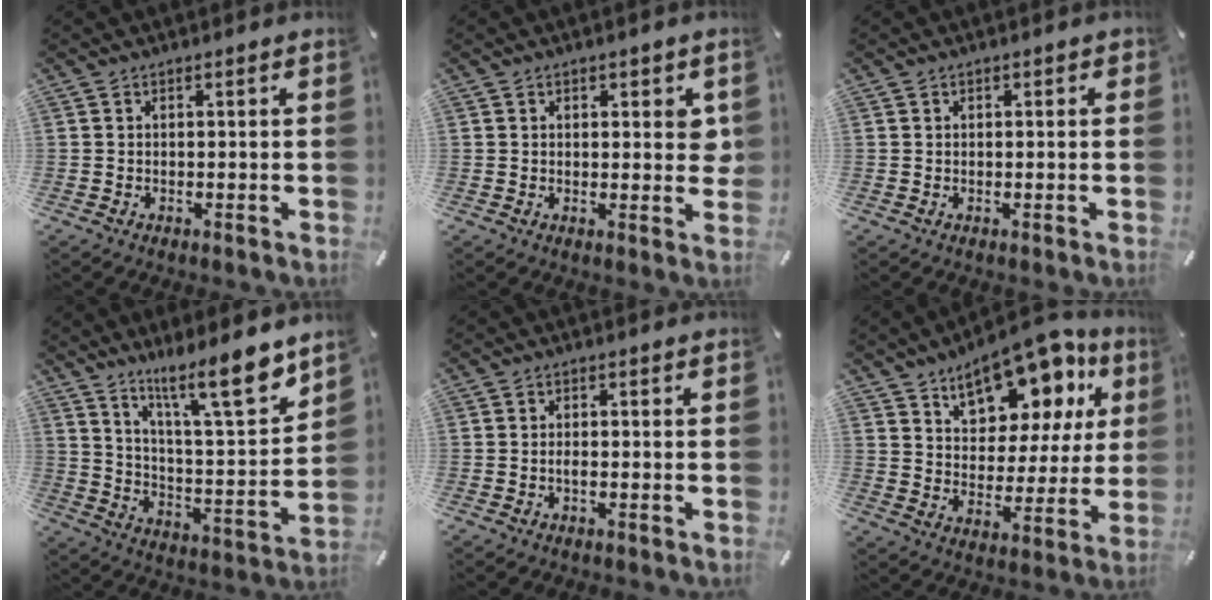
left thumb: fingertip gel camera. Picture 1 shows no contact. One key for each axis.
{"total": 3.5, "fx": 1.0, "fy": 2.0, "fz": 2.6, "tx": -0.021, "ty": -0.006, "tz": 0.010}
{"total": 0.6, "fx": 0.1, "fy": 0.5, "fz": 0.2, "tx": -0.002, "ty": 0.004, "tz": 0.001}
{"total": 16.1, "fx": 12.3, "fy": 3.1, "fz": 9.9, "tx": -0.160, "ty": -0.084, "tz": 0.199}
{"total": 1.3, "fx": -0.5, "fy": 0.5, "fz": 1.1, "tx": -0.021, "ty": 0.000, "tz": -0.010}
{"total": 16.3, "fx": 11.6, "fy": 8.6, "fz": 7.5, "tx": -0.111, "ty": -0.086, "tz": 0.202}